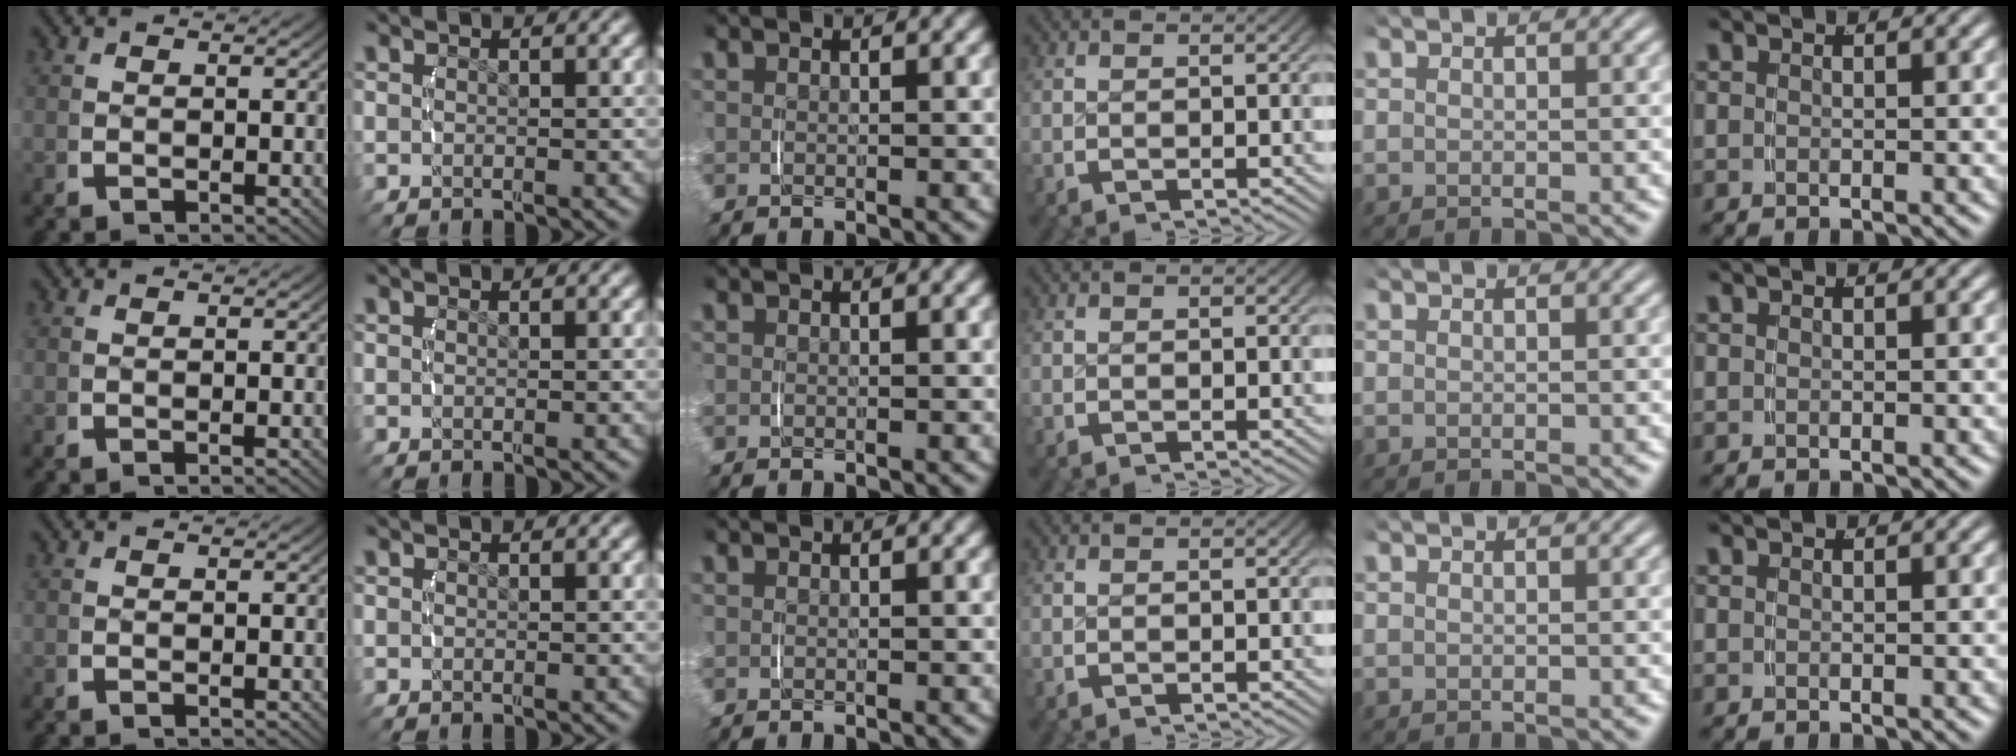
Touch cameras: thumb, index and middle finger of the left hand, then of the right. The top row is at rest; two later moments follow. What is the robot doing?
{"motion": "lift_and_place", "object": "measuring cup"}